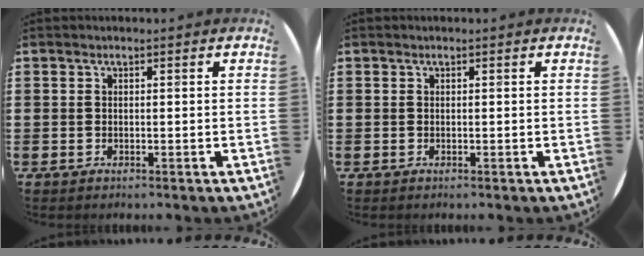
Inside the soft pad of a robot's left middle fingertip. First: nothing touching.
{"total": 0.0}